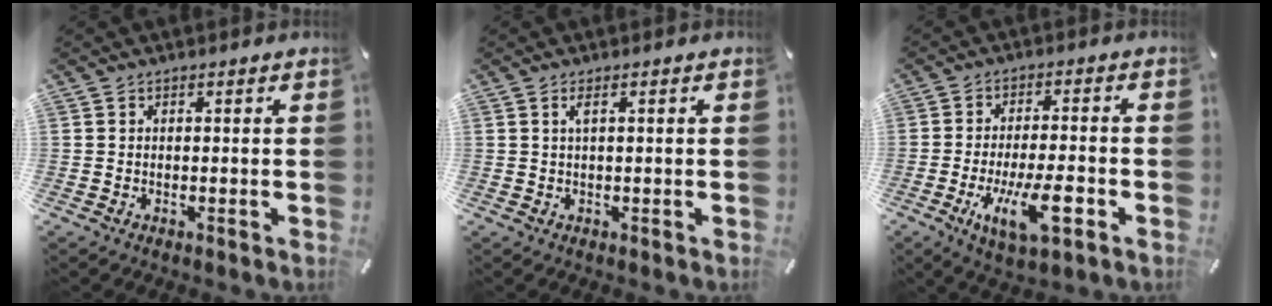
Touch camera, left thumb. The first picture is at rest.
{"total": 1.8, "force": [0.5, 0.1, 1.7], "torque": [-0.035, 0.000, 0.008]}
{"total": 12.8, "force": [-4.7, 4.1, 11.1], "torque": [-0.206, -0.003, -0.078]}